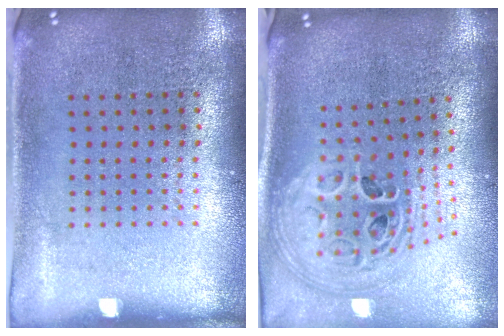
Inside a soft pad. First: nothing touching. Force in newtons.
{"total": 2.8, "press": 2.0, "slide": 2.0}